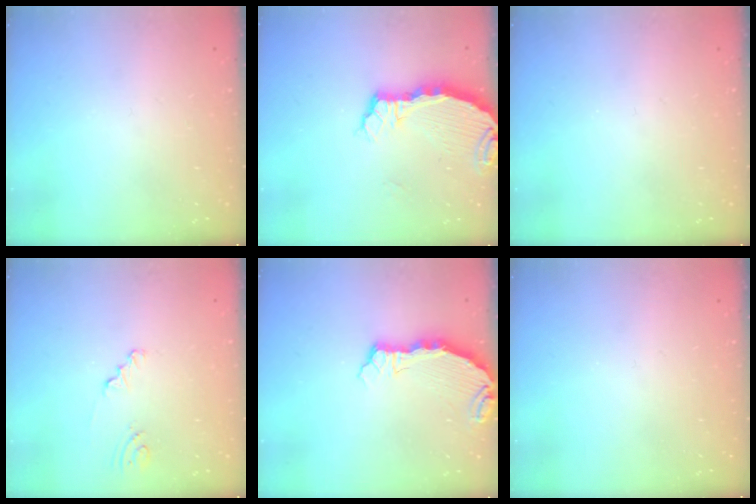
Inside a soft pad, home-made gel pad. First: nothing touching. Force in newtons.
{"total": 4.9, "press": 4.9, "slide": 0.5}
{"total": 0.0}
{"total": 1.2, "press": 1.1, "slide": 0.1}
{"total": 5.7, "press": 5.4, "slide": 2.0}
{"total": 0.0}